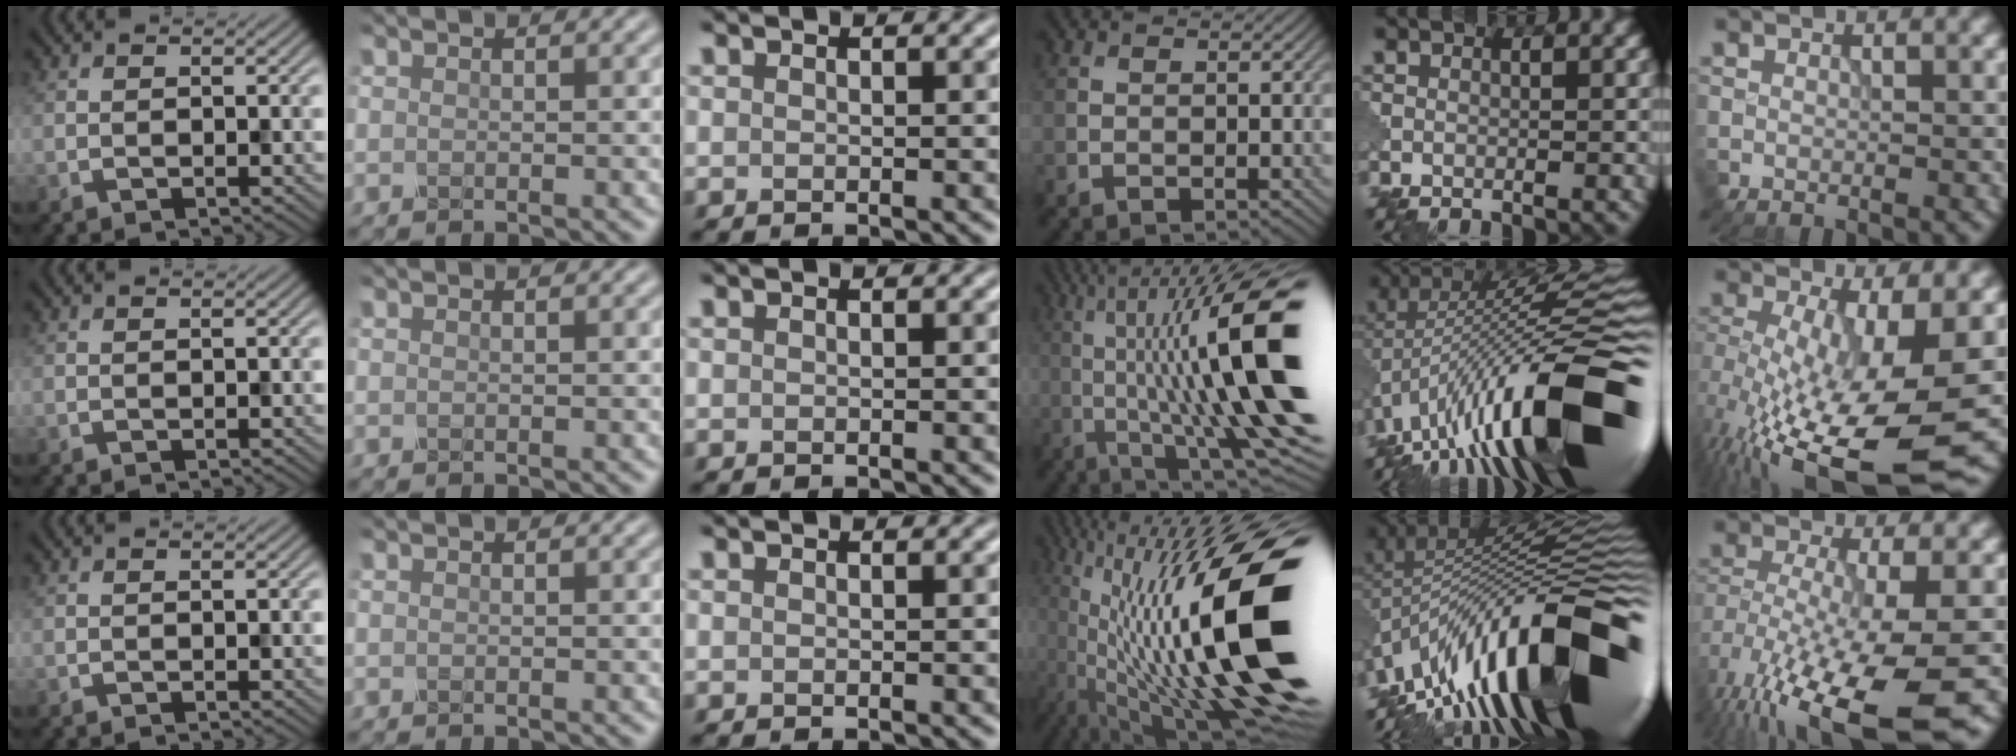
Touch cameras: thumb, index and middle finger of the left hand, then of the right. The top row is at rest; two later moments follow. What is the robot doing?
{"motion": "shake", "object": "plastic piggy bank"}